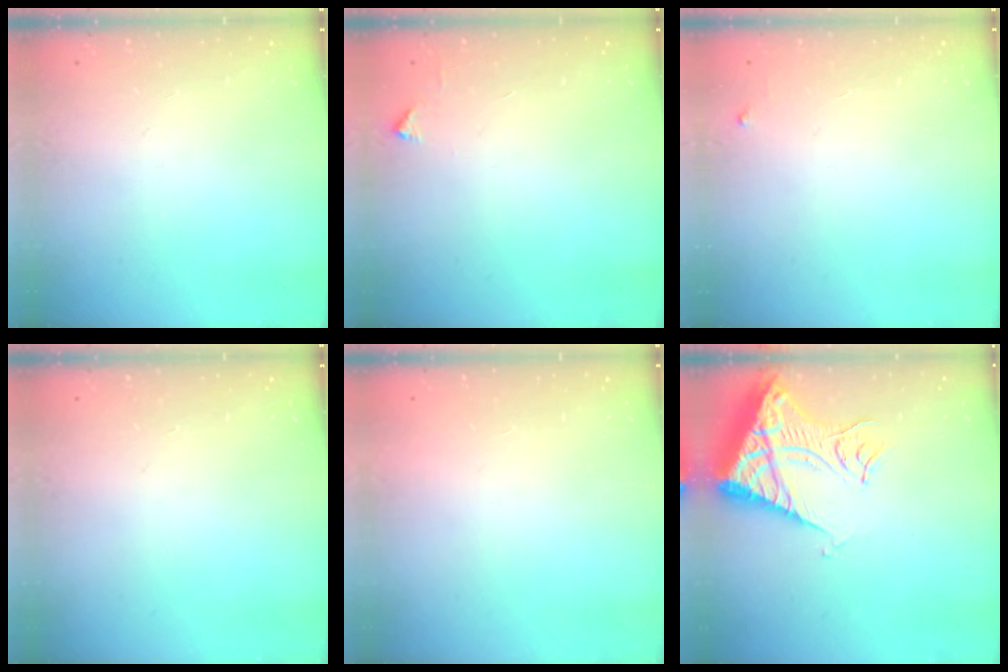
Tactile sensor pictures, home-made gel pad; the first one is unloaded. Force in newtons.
{"total": 2.1, "press": 2.1, "slide": 0.3}
{"total": 3.5, "press": 3.4, "slide": 0.4}
{"total": 0.0}
{"total": 1.5, "press": 1.5, "slide": 0.1}
{"total": 14.5, "press": 14.4, "slide": 1.8}